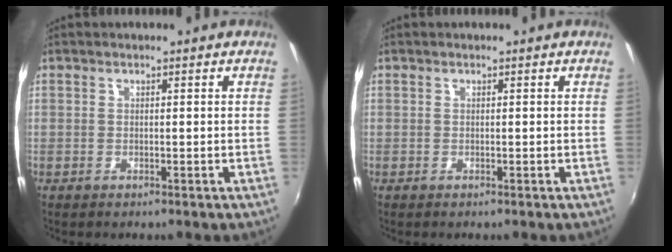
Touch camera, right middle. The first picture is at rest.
{"total": 0.0}